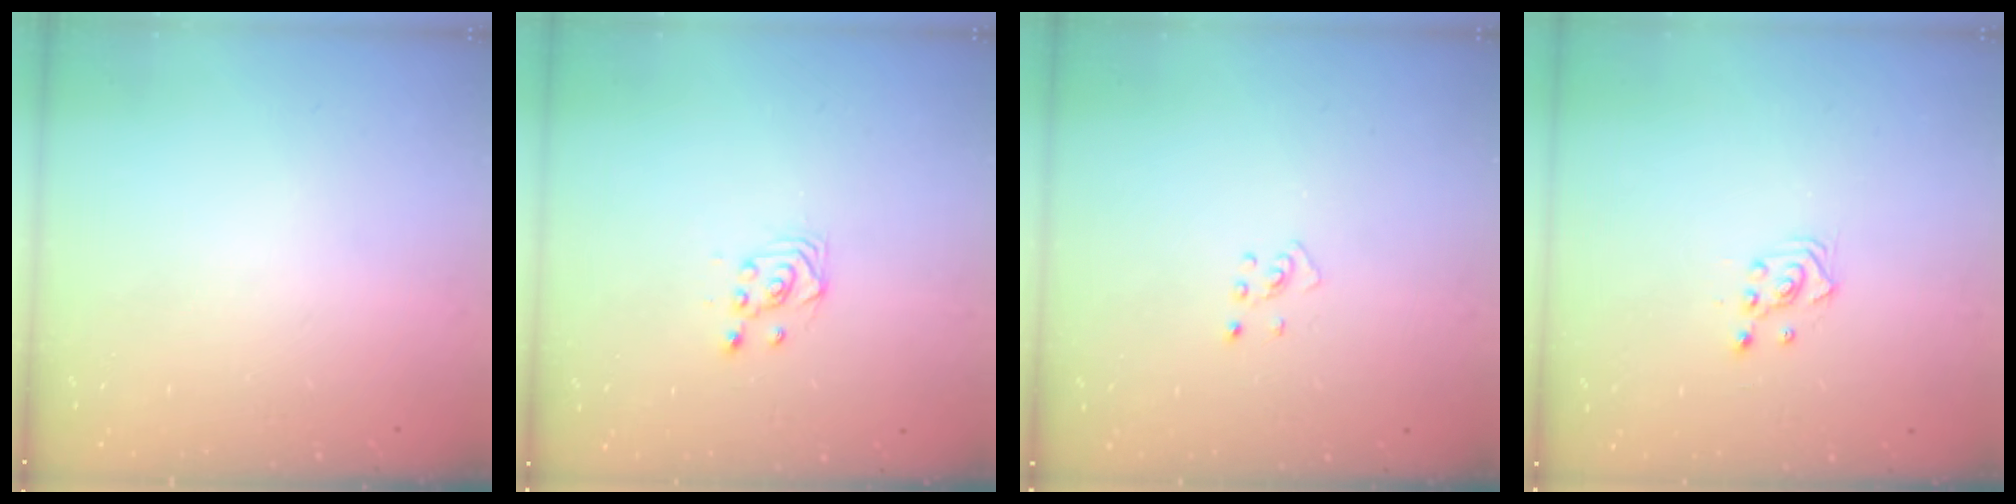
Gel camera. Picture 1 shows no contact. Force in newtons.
{"total": 3.8, "press": 3.8, "slide": 0.3}
{"total": 2.7, "press": 2.7, "slide": 0.5}
{"total": 2.5, "press": 2.5, "slide": 0.3}